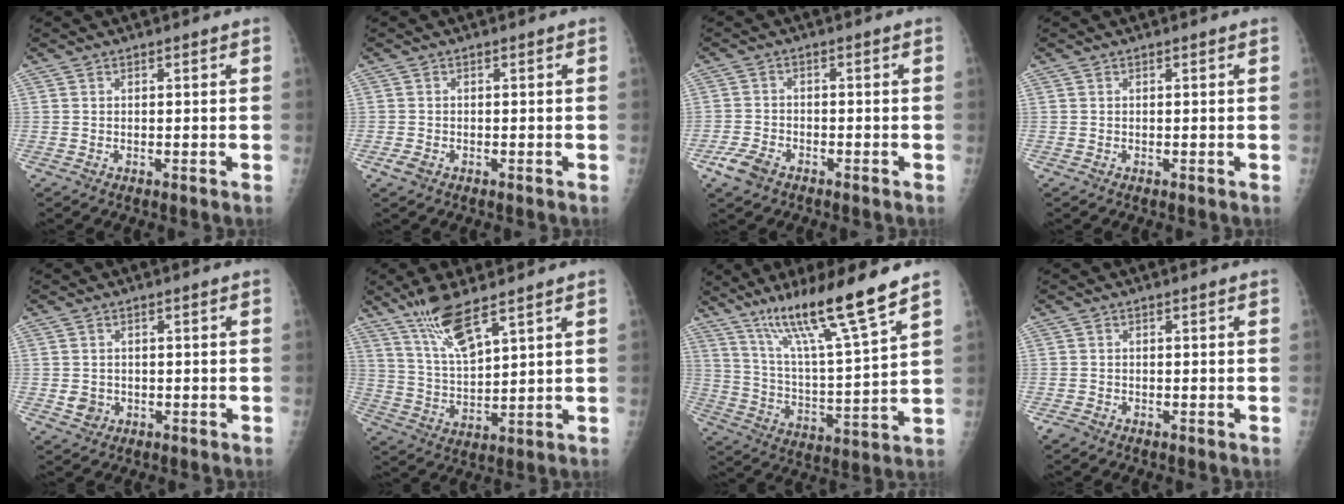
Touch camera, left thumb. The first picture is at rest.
{"total": 1.6, "force": [-0.8, 1.1, 0.9], "torque": [-0.017, -0.001, -0.016]}
{"total": 4.8, "force": [-3.0, 2.8, 2.5], "torque": [-0.053, 0.009, -0.056]}
{"total": 0.0}
{"total": 2.7, "force": [-0.5, 2.4, 0.9], "torque": [-0.004, 0.003, -0.002]}
{"total": 9.7, "force": [6.7, 2.2, 6.8], "torque": [-0.131, -0.035, 0.142]}
{"total": 17.1, "force": [12.2, 0.5, 12.0], "torque": [-0.197, -0.064, 0.215]}
{"total": 1.4, "force": [-1.1, 0.9, 0.4], "torque": [-0.010, 0.000, -0.022]}